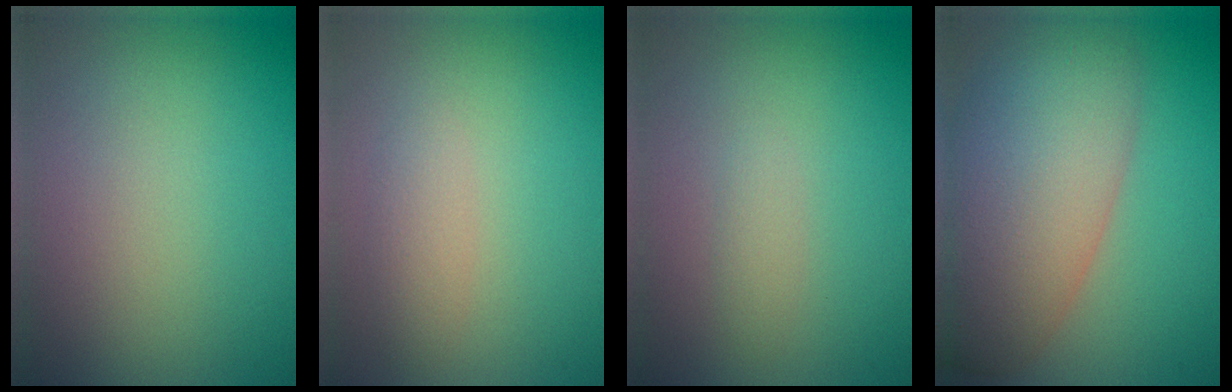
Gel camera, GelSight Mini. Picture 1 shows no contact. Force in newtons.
{"total": 1.4, "press": 1.4, "slide": 0.1}
{"total": 0.8, "press": 0.8, "slide": 0.0}
{"total": 10.3, "press": 10.3, "slide": 0.7}